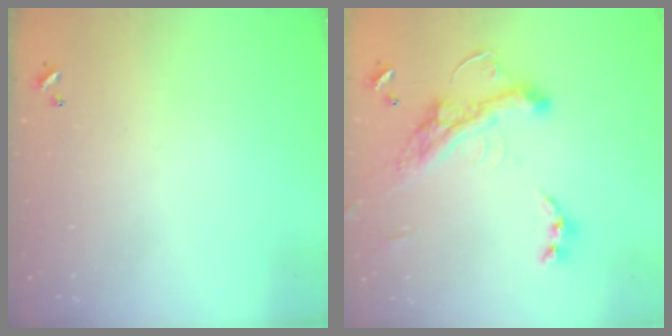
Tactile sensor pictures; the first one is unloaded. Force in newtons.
{"total": 8.2, "press": 8.0, "slide": 1.8}